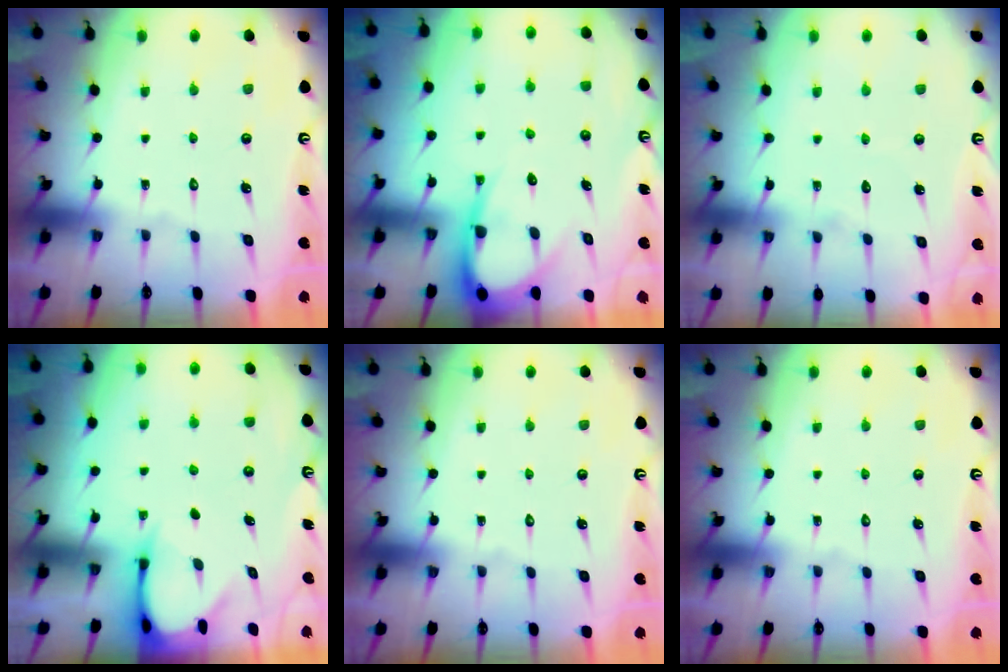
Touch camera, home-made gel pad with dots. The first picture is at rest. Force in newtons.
{"total": 8.2, "press": 8.2, "slide": 0.8}
{"total": 3.1, "press": 3.0, "slide": 0.3}
{"total": 3.4, "press": 3.4, "slide": 0.3}
{"total": 0.0}
{"total": 0.0}